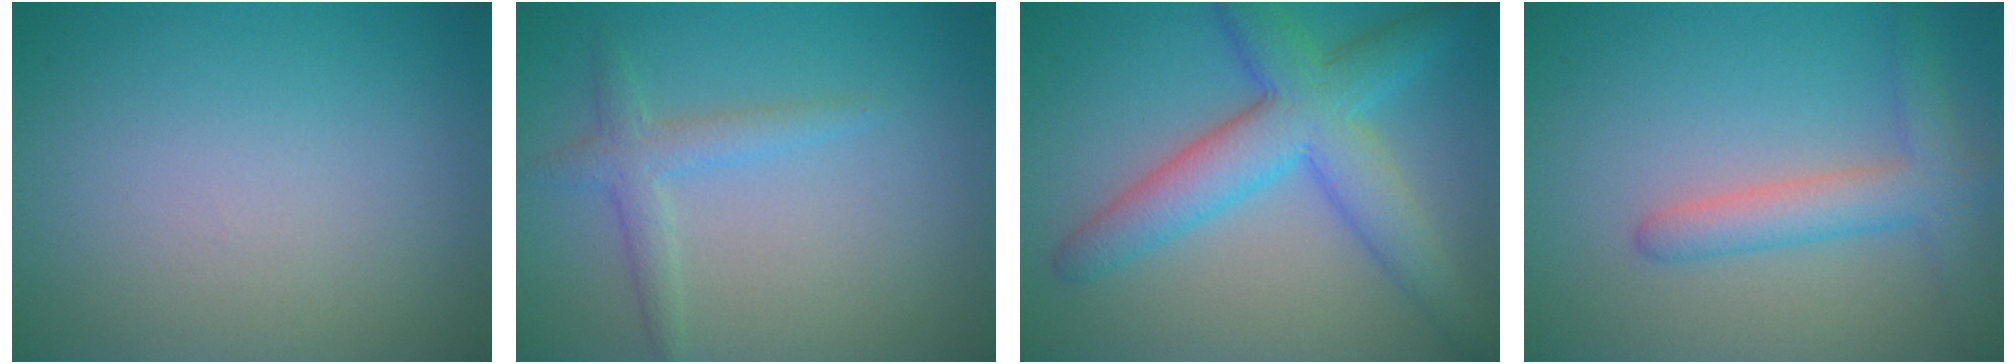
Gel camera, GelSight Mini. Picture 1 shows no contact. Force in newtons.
{"total": 2.3, "press": 2.3, "slide": 0.1}
{"total": 7.0, "press": 7.0, "slide": 0.1}
{"total": 3.8, "press": 3.7, "slide": 0.2}